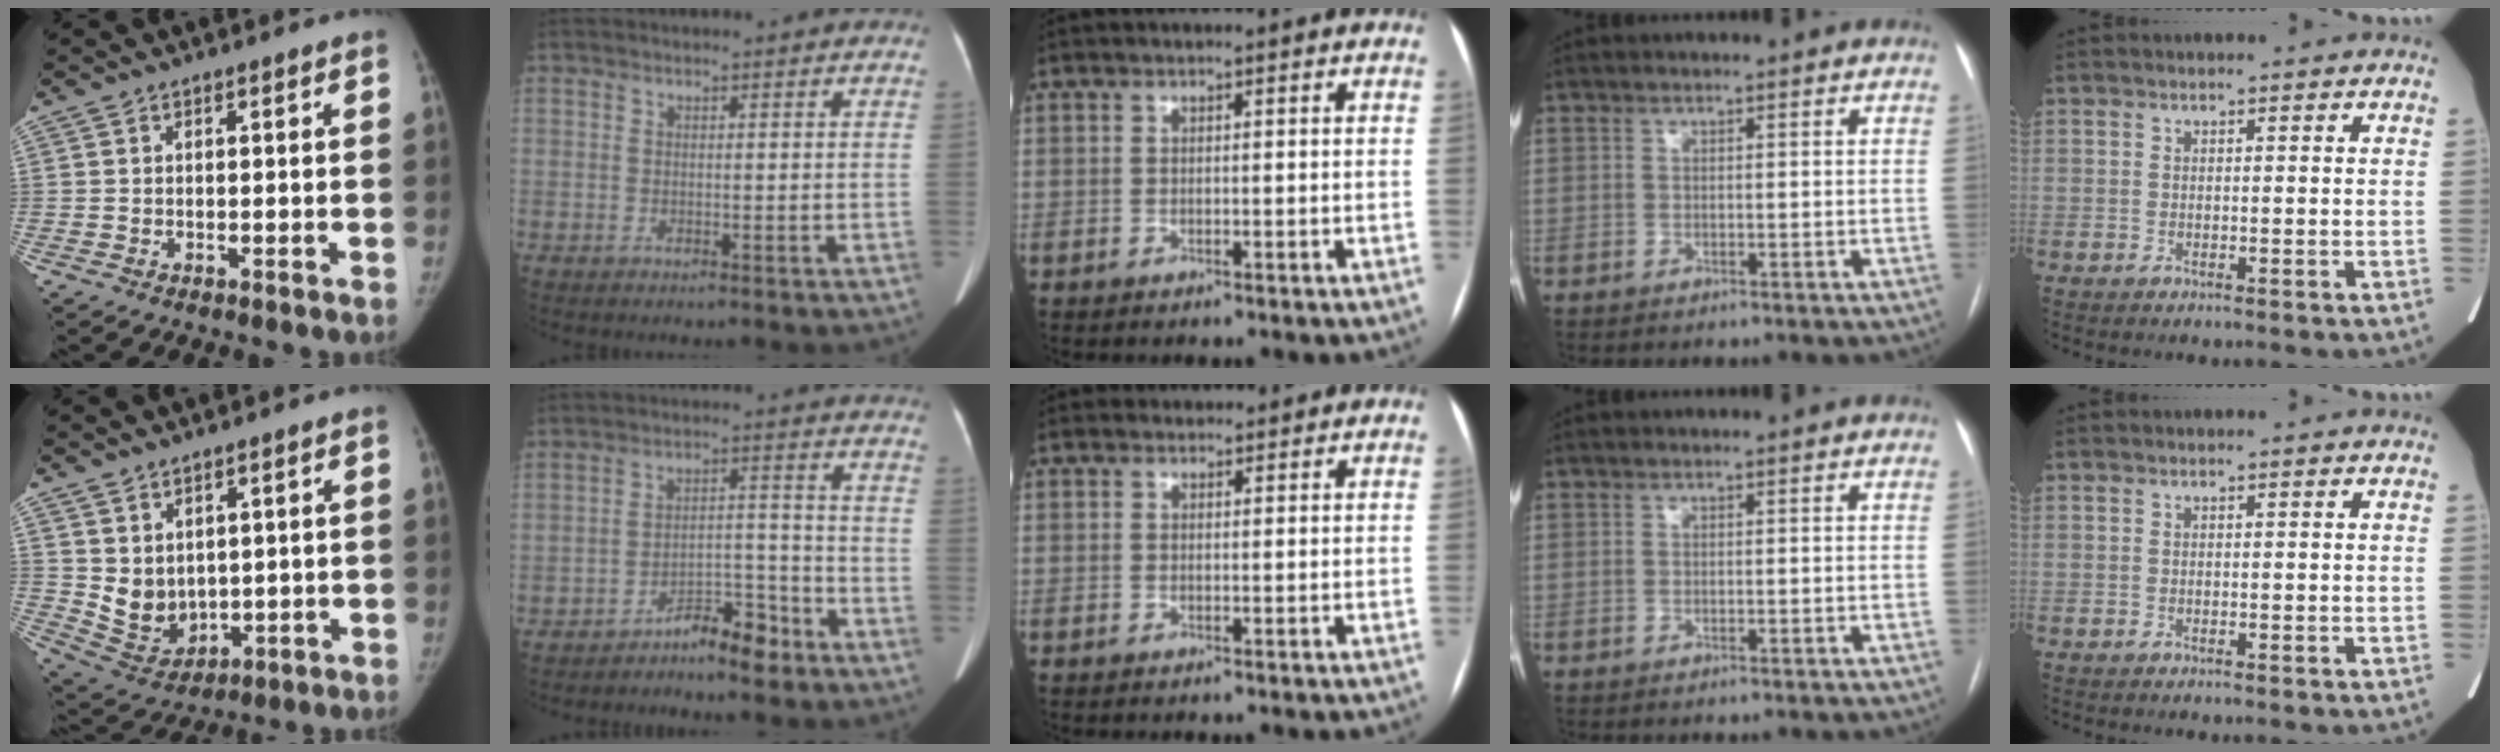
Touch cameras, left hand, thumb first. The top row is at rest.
{"thumb": {"total": 7.8, "force": [1.8, 5.9, 4.8], "torque": [-0.057, -0.023, 0.060]}, "index": {"total": 5.9, "force": [-4.9, 1.3, 3.0], "torque": [-0.042, 0.014, -0.084]}, "middle": {"total": 1.3, "force": [1.2, 0.6, -0.2], "torque": [0.002, 0.012, 0.017]}}